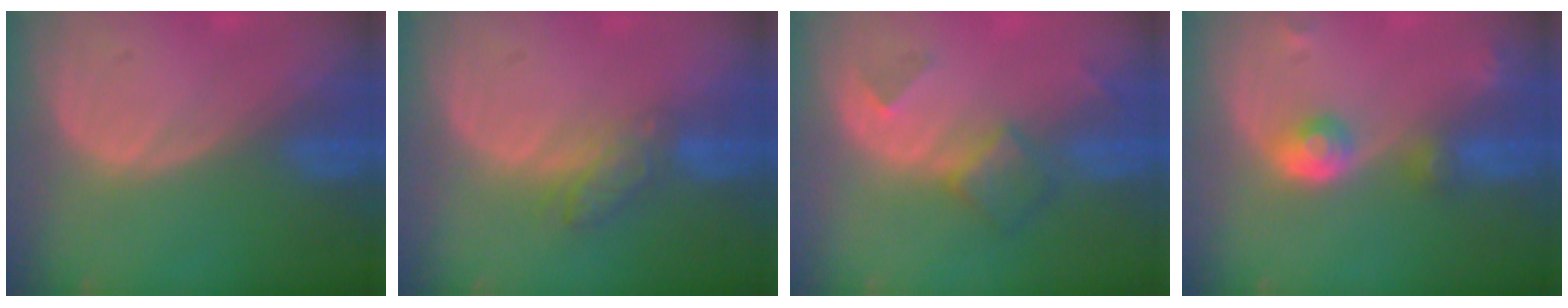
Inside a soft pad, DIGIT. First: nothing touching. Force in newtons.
{"total": 4.4, "press": 4.1, "slide": 1.6}
{"total": 4.9, "press": 4.3, "slide": 2.3}
{"total": 4.2, "press": 4.1, "slide": 1.0}